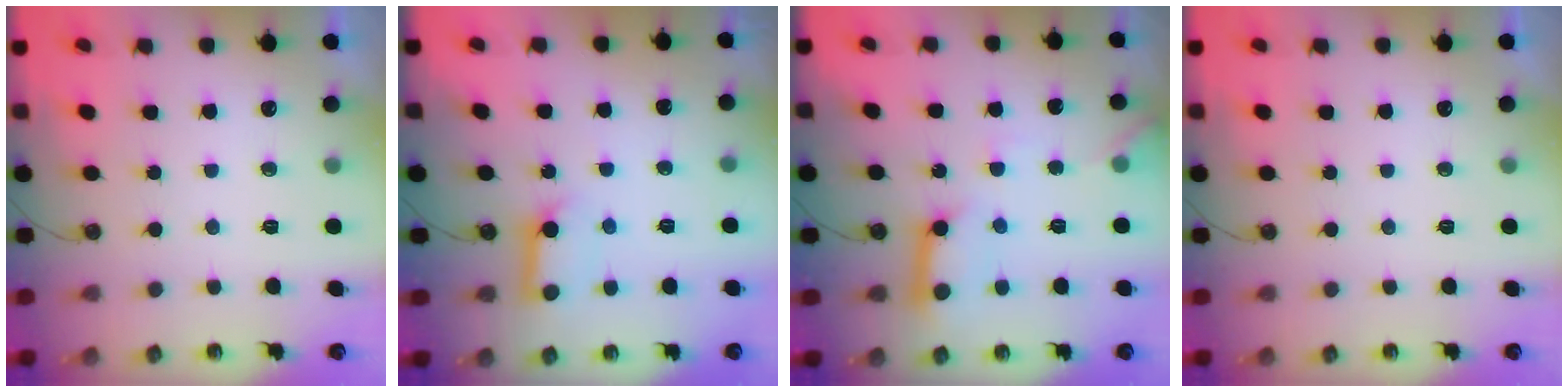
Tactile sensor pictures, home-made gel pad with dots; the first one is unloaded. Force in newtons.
{"total": 9.3, "press": 9.2, "slide": 1.0}
{"total": 11.8, "press": 11.8, "slide": 1.3}
{"total": 0.0}